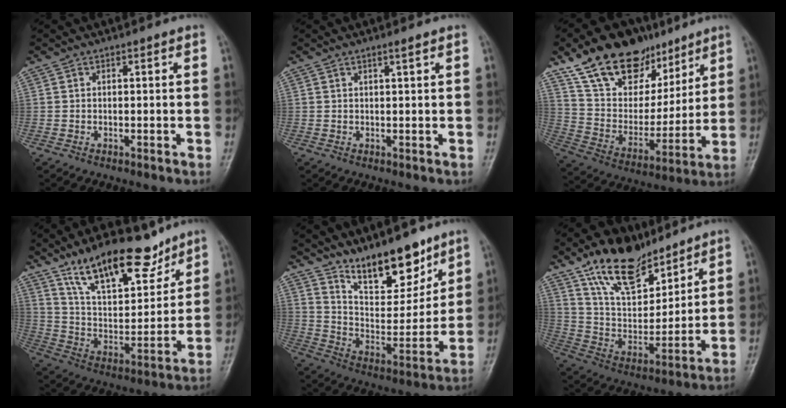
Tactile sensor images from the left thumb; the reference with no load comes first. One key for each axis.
{"total": 1.1, "fx": 0.8, "fy": -0.1, "fz": 0.8, "tx": -0.015, "ty": -0.005, "tz": 0.014}
{"total": 22.2, "fx": 14.4, "fy": 12.8, "fz": 11.0, "tx": -0.140, "ty": -0.043, "tz": 0.256}
{"total": 18.3, "fx": 13.0, "fy": 7.3, "fz": 10.8, "tx": -0.133, "ty": -0.073, "tz": 0.230}
{"total": 15.3, "fx": 11.4, "fy": 6.0, "fz": 8.2, "tx": -0.084, "ty": -0.085, "tz": 0.203}
{"total": 17.0, "fx": 12.0, "fy": 8.0, "fz": 9.0, "tx": -0.111, "ty": -0.065, "tz": 0.224}